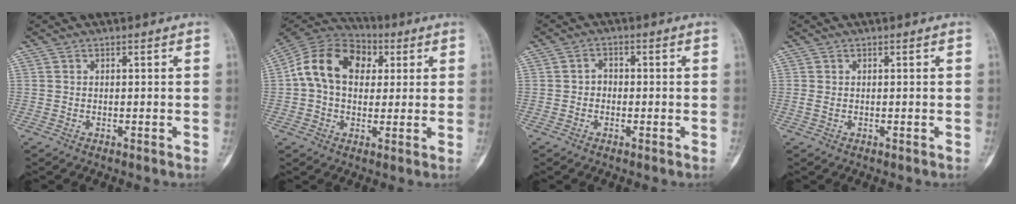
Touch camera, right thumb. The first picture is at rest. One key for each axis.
{"total": 15.4, "fx": 3.0, "fy": 11.2, "fz": 10.1, "tx": -0.160, "ty": 0.024, "tz": 0.042}
{"total": 2.1, "fx": -0.4, "fy": 1.8, "fz": 1.1, "tx": -0.005, "ty": 0.010, "tz": -0.011}
{"total": 0.7, "fx": 0.1, "fy": 0.5, "fz": 0.5, "tx": -0.017, "ty": 0.003, "tz": 0.004}